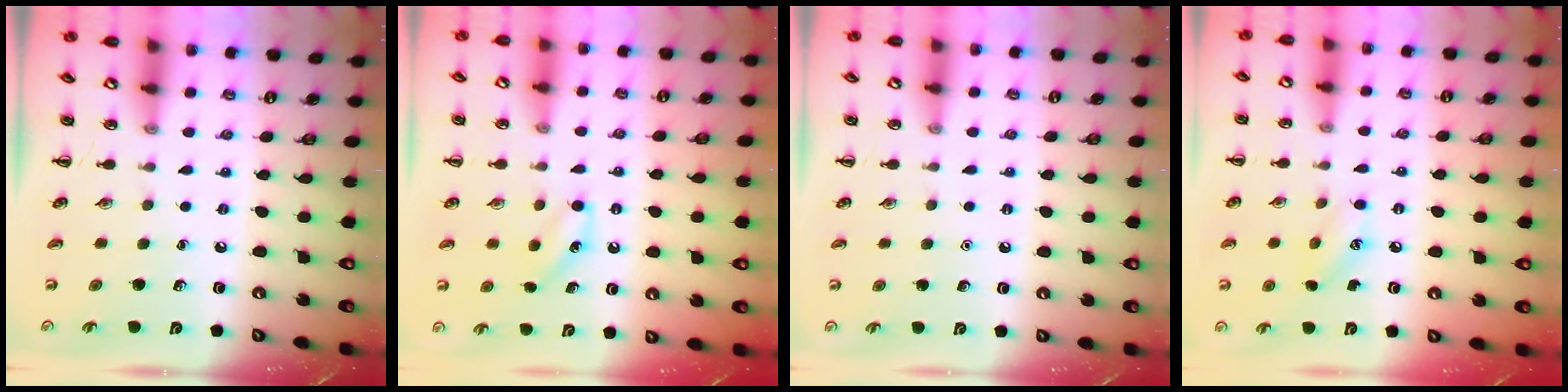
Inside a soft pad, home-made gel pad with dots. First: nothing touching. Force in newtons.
{"total": 6.6, "press": 6.4, "slide": 1.6}
{"total": 1.6, "press": 1.6, "slide": 0.1}
{"total": 8.1, "press": 7.9, "slide": 1.8}